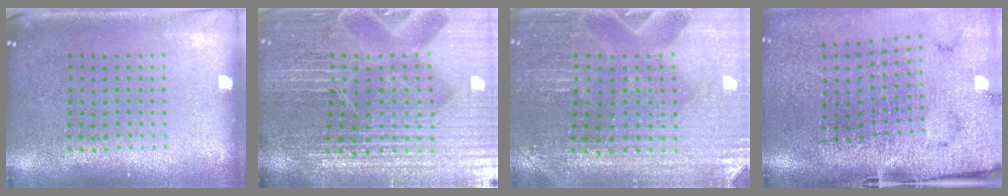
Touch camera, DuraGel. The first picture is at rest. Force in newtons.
{"total": 5.4, "press": 5.1, "slide": 1.8}
{"total": 1.5, "press": 1.4, "slide": 0.2}
{"total": 4.6, "press": 3.6, "slide": 2.9}